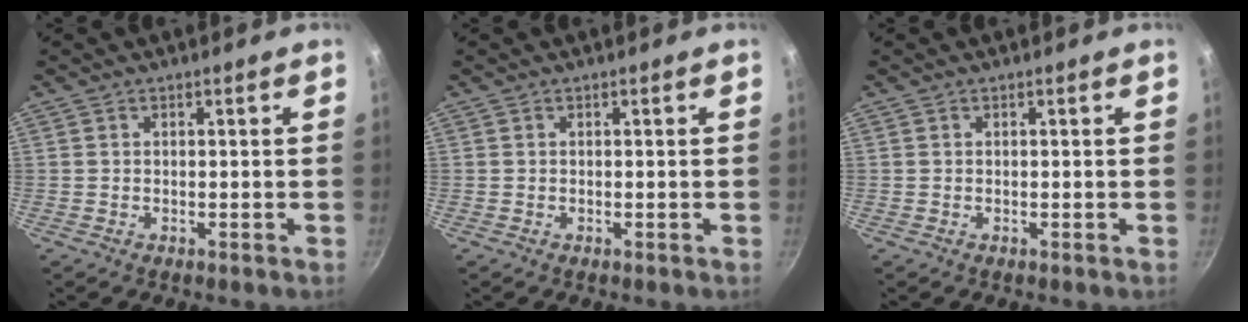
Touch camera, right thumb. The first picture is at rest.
{"total": 0.0}
{"total": 0.0}